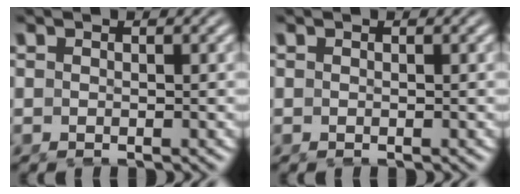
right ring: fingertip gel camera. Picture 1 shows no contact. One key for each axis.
{"total": 0.0}